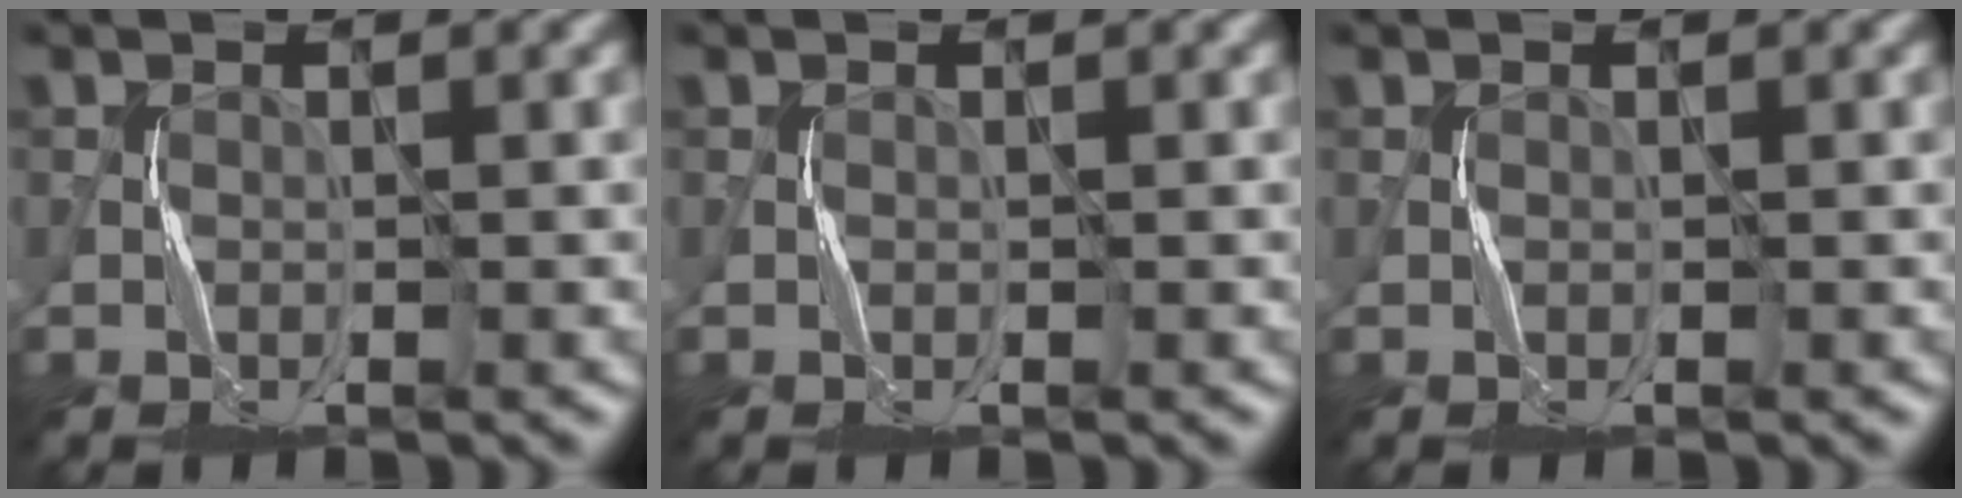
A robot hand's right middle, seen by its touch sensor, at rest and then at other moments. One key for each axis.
{"total": 0.0}
{"total": 0.0}